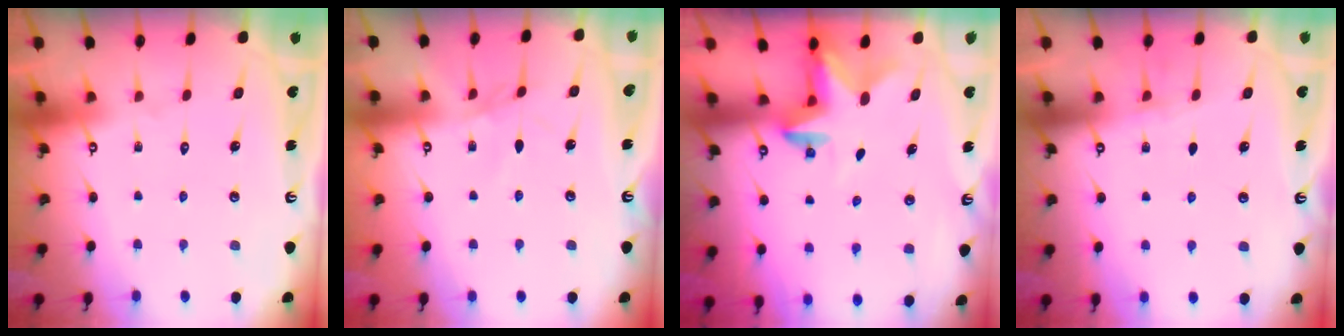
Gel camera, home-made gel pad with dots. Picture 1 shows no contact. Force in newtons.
{"total": 1.8, "press": 1.7, "slide": 0.4}
{"total": 2.7, "press": 2.6, "slide": 0.6}
{"total": 2.7, "press": 2.6, "slide": 0.7}